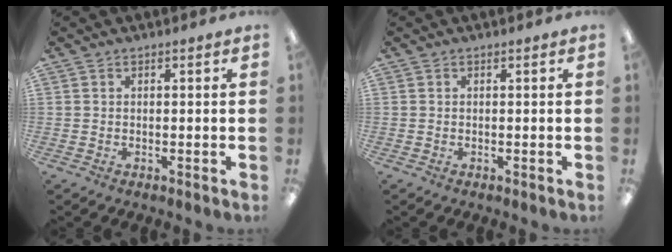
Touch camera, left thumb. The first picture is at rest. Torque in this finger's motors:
{"motor_torque": [0.02, -0.01, -0.09, 0.12, 0.00]}